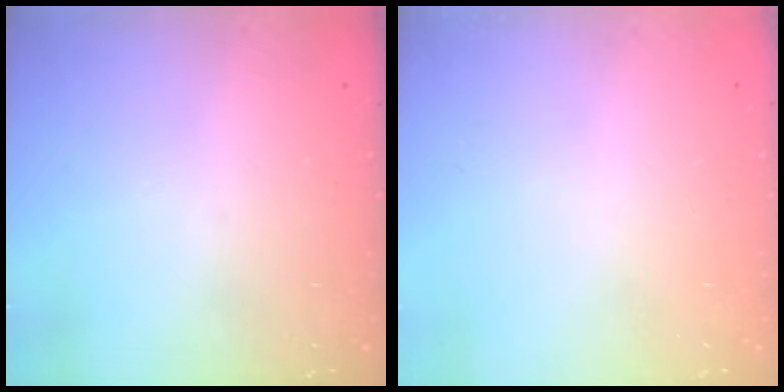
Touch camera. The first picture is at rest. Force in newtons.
{"total": 0.0}